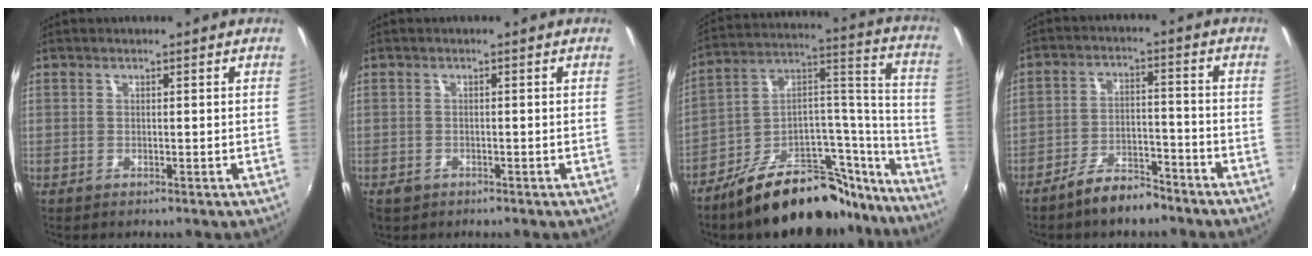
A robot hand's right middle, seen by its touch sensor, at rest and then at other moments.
{"total": 1.9, "force": [-1.1, 1.4, 0.6], "torque": [-0.017, -0.003, -0.018]}
{"total": 25.1, "force": [-19.5, 9.9, 12.4], "torque": [-0.152, 0.068, -0.282]}
{"total": 7.5, "force": [-6.2, 2.6, 3.3], "torque": [-0.071, 0.015, -0.096]}